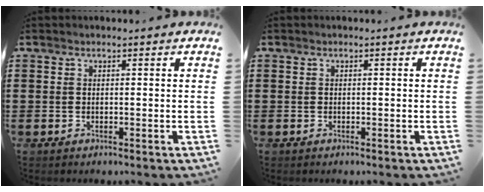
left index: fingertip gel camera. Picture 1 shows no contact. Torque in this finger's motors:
{"motor_torque": [-0.04, -0.02, -0.02, -0.01]}